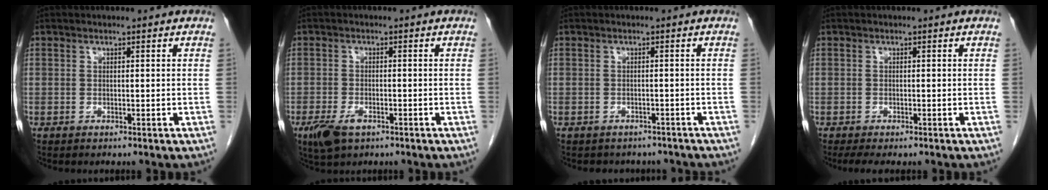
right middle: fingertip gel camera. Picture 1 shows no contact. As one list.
[{"total": 4.4, "force": [-2.5, 1.9, 3.1], "torque": [-0.063, -0.006, -0.040]}, {"total": 5.8, "force": [-5.2, 2.6, 0.7], "torque": [-0.010, 0.007, -0.054]}, {"total": 3.0, "force": [-2.3, 0.9, 1.6], "torque": [-0.029, -0.009, -0.032]}]